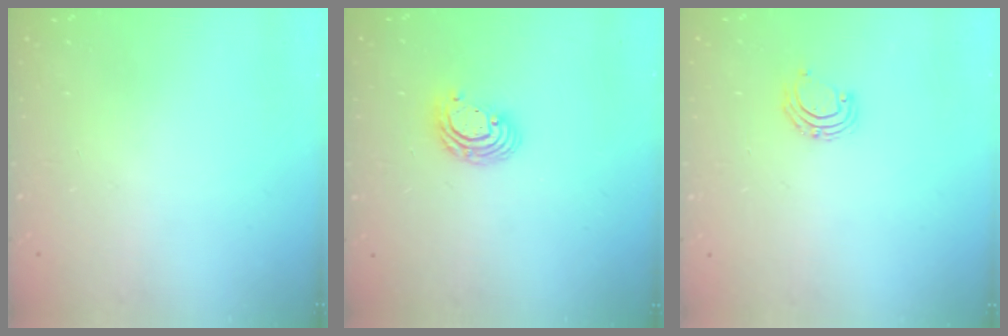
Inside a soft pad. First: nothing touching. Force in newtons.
{"total": 7.6, "press": 7.5, "slide": 1.2}
{"total": 6.0, "press": 5.9, "slide": 1.1}